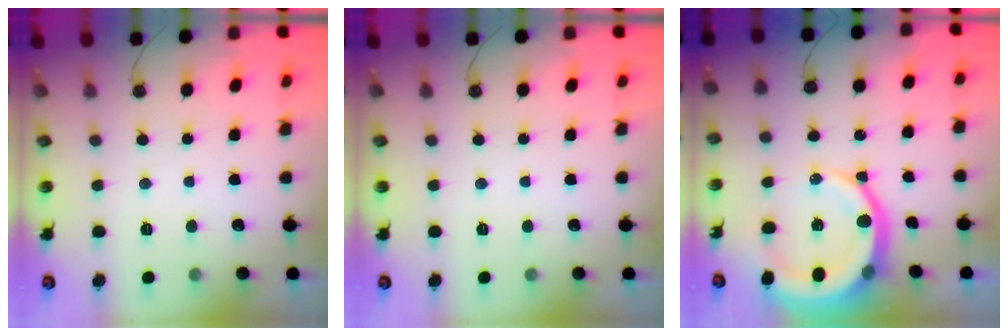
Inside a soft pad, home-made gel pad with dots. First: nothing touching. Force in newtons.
{"total": 0.0}
{"total": 13.4, "press": 13.3, "slide": 1.5}